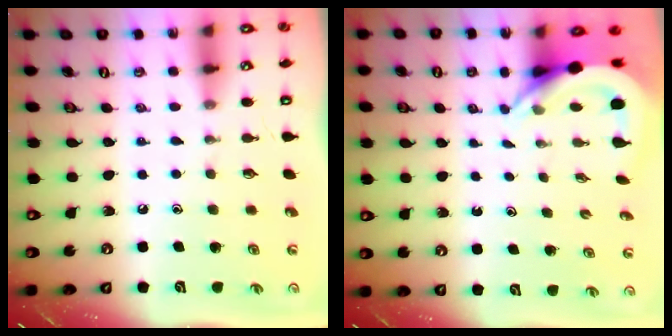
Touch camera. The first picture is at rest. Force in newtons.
{"total": 5.7, "press": 5.7, "slide": 0.6}